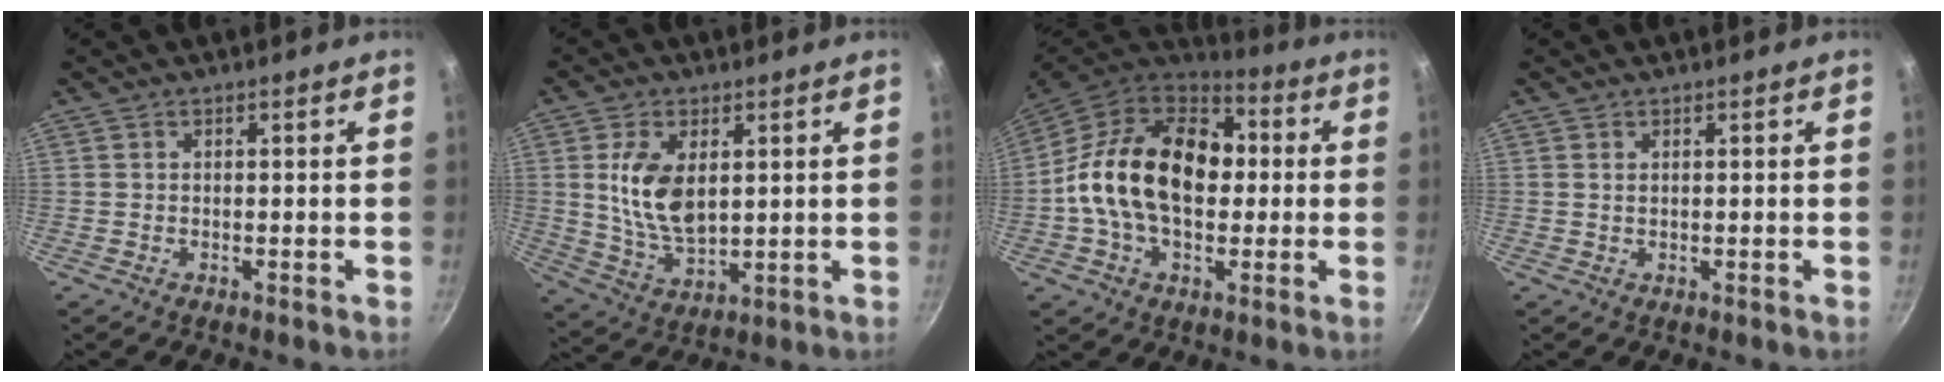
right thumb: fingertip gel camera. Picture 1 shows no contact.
{"total": 11.1, "force": [2.3, 6.2, 8.9], "torque": [-0.164, -0.020, 0.052]}
{"total": 21.8, "force": [0.6, 14.7, 16.1], "torque": [-0.245, 0.033, -0.004]}
{"total": 0.6, "force": [0.2, 0.3, 0.4], "torque": [-0.010, 0.000, 0.005]}